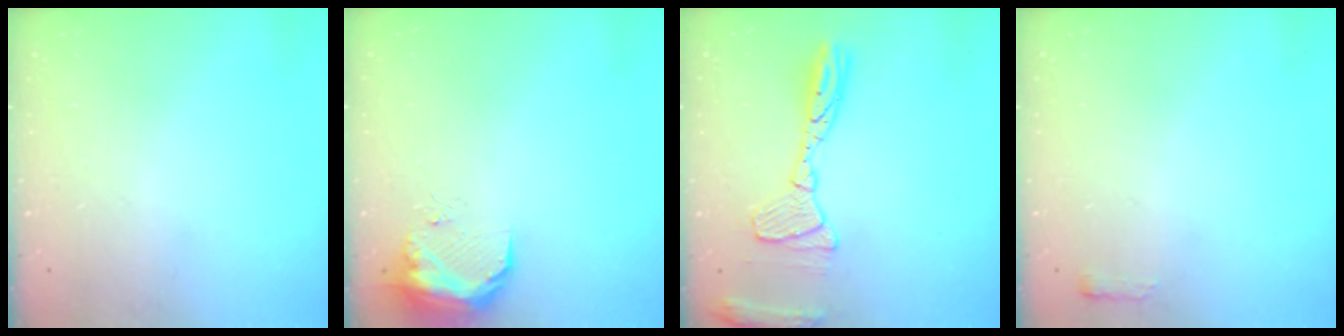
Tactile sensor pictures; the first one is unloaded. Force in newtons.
{"total": 17.0, "press": 11.4, "slide": 12.7}
{"total": 14.2, "press": 14.1, "slide": 1.2}
{"total": 2.4, "press": 2.4, "slide": 0.4}